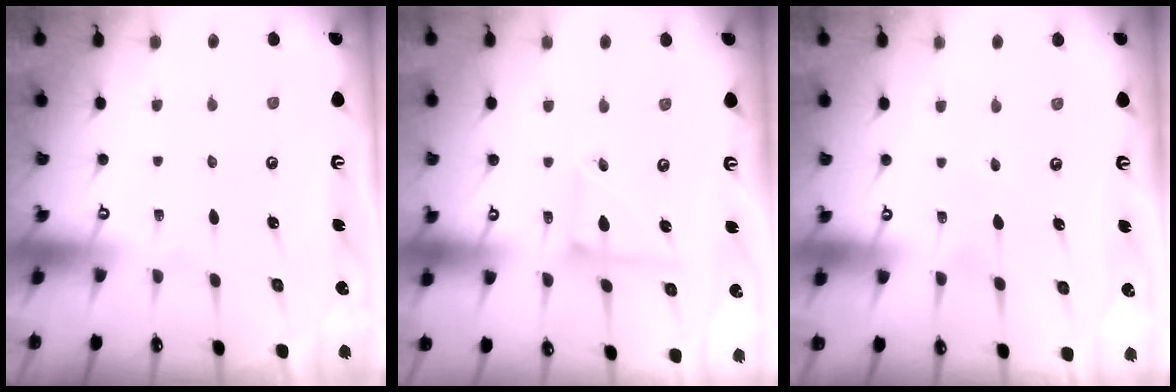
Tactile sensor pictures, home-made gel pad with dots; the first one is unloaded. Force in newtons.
{"total": 7.7, "press": 7.7, "slide": 0.6}
{"total": 5.2, "press": 5.0, "slide": 1.4}